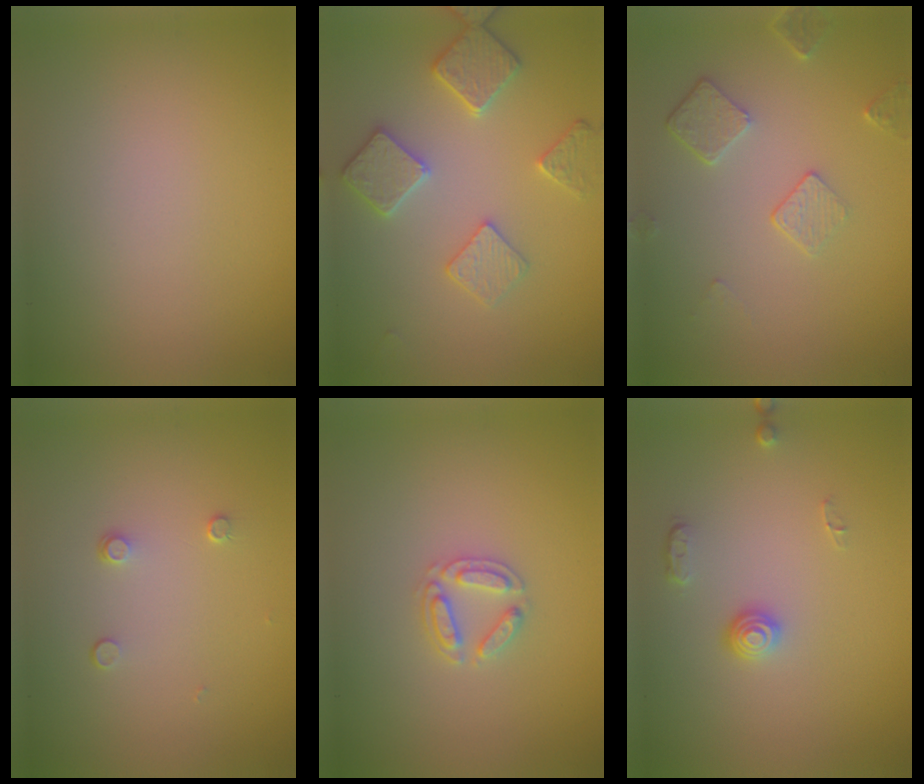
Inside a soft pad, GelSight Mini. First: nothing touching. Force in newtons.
{"total": 3.5, "press": 3.5, "slide": 0.2}
{"total": 2.3, "press": 1.6, "slide": 1.6}
{"total": 0.9, "press": 0.6, "slide": 0.6}
{"total": 2.2, "press": 2.2, "slide": 0.3}
{"total": 1.4, "press": 1.0, "slide": 1.0}